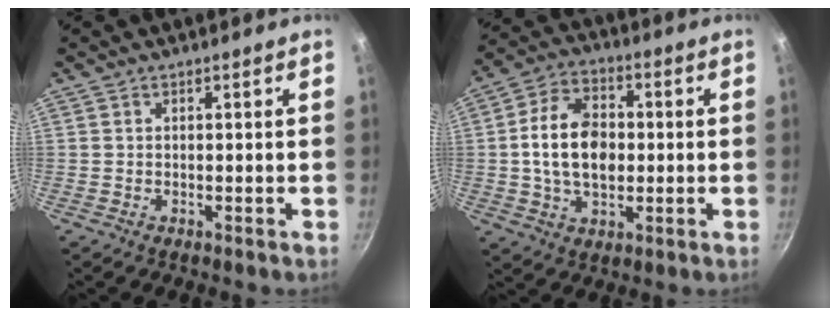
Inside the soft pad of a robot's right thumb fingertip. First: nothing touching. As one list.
[{"total": 13.3, "force": [0.1, 8.9, 9.9], "torque": [-0.151, 0.017, -0.006]}]